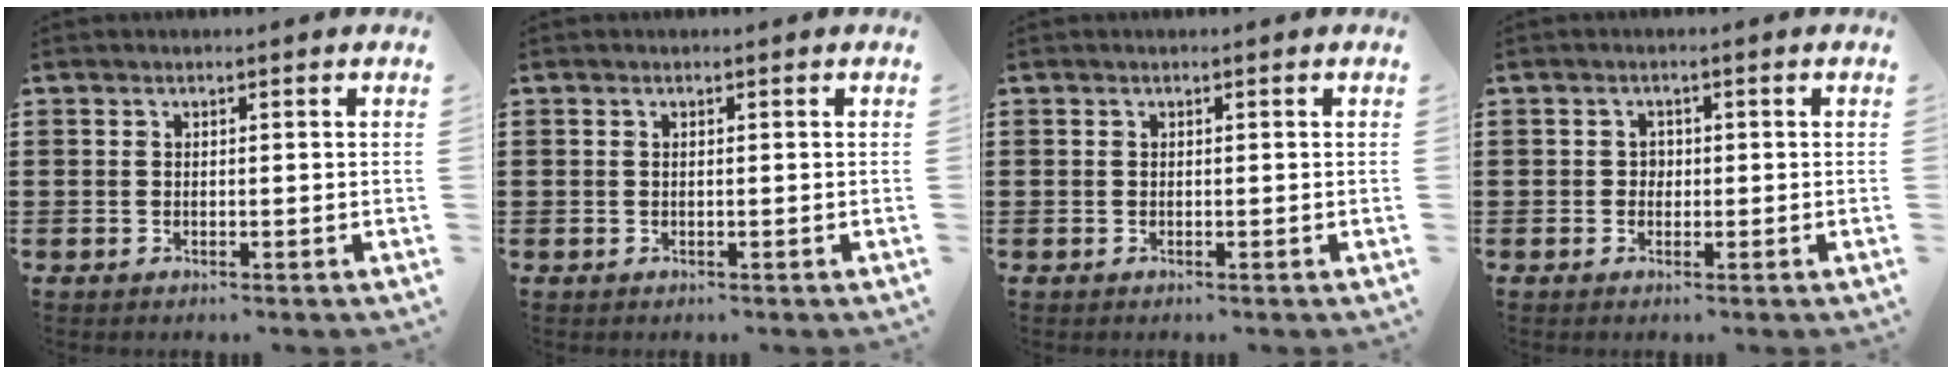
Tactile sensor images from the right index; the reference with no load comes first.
{"total": 0.0}
{"total": 0.0}
{"total": 1.0, "force": [-0.1, 0.9, 0.4], "torque": [-0.011, 0.003, -0.004]}